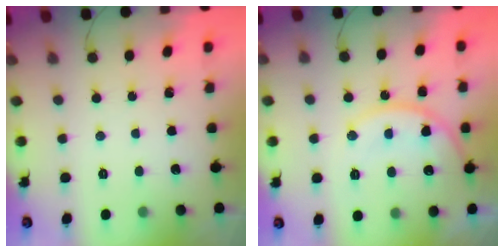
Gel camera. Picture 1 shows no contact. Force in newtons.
{"total": 13.6, "press": 13.5, "slide": 1.5}